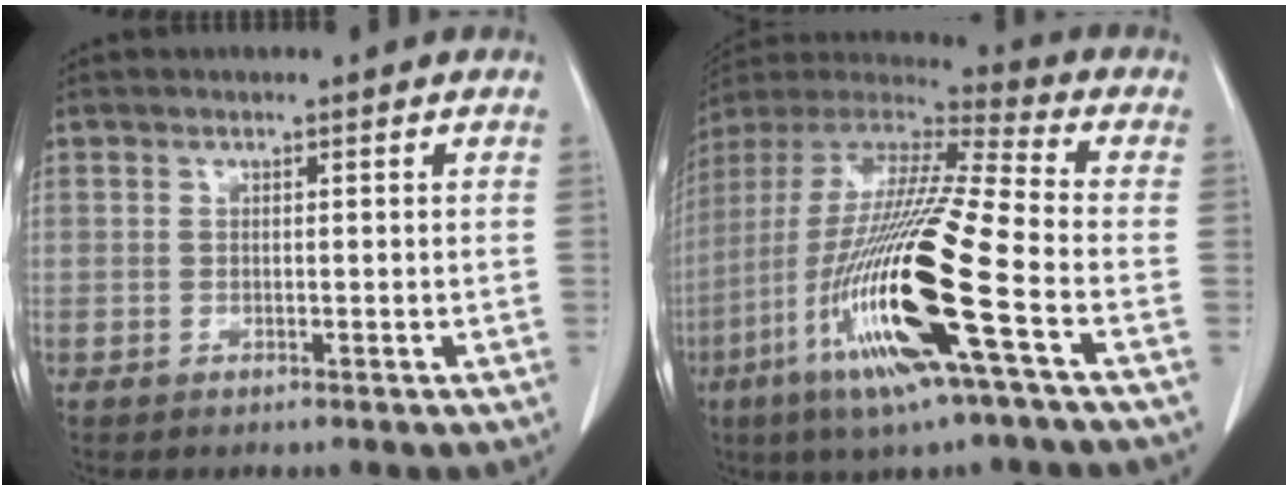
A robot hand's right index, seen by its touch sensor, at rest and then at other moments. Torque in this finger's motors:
{"motor_torque": [2.14, 0.00, 1.05, 0.21]}